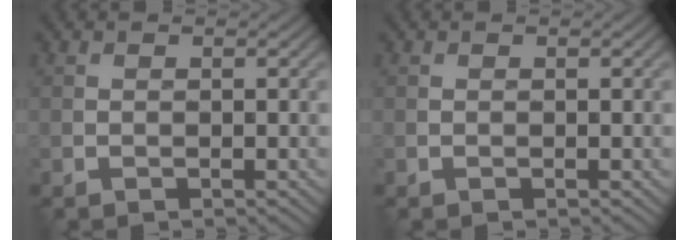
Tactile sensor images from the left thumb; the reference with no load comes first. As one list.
[{"total": 0.0}]